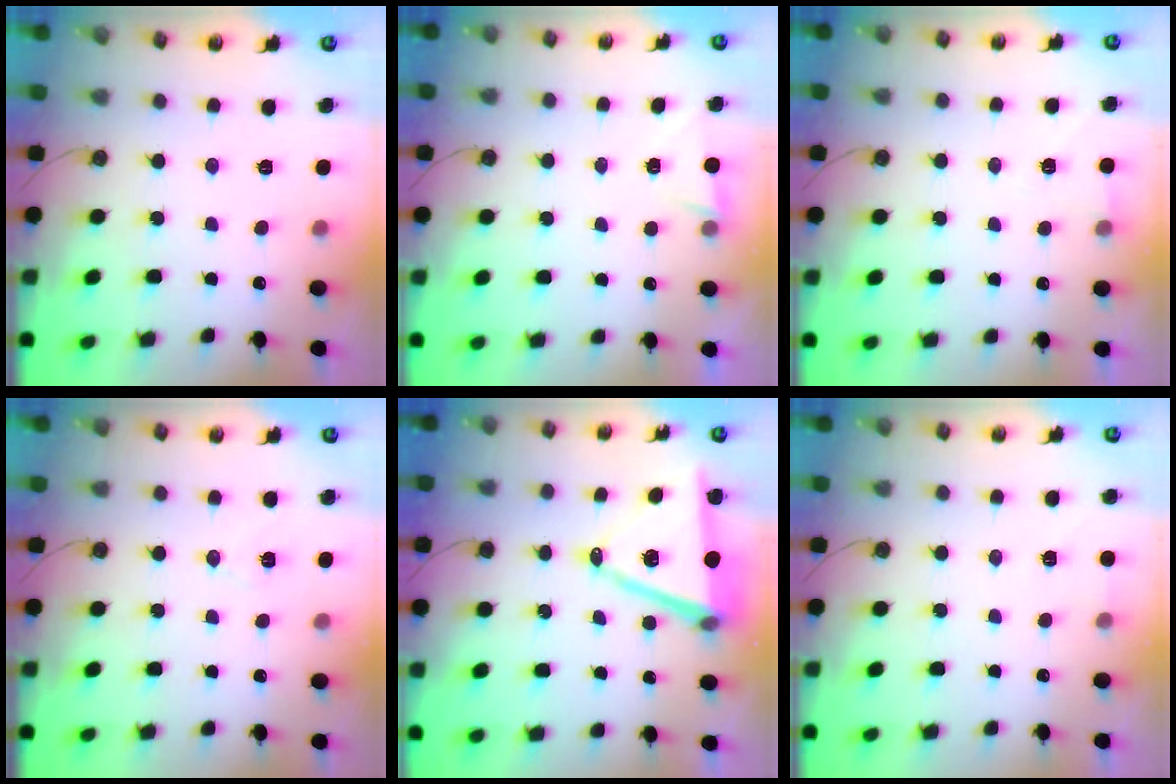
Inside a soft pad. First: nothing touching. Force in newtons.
{"total": 1.5, "press": 1.3, "slide": 0.8}
{"total": 6.3, "press": 4.5, "slide": 4.3}
{"total": 5.6, "press": 4.2, "slide": 3.8}
{"total": 14.6, "press": 14.1, "slide": 3.8}
{"total": 5.2, "press": 3.2, "slide": 4.1}